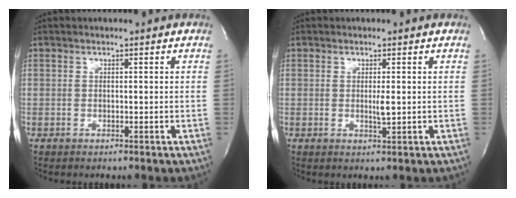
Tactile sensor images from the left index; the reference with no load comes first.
{"total": 1.7, "force": [0.1, 0.1, 1.7], "torque": [-0.033, -0.005, 0.002]}